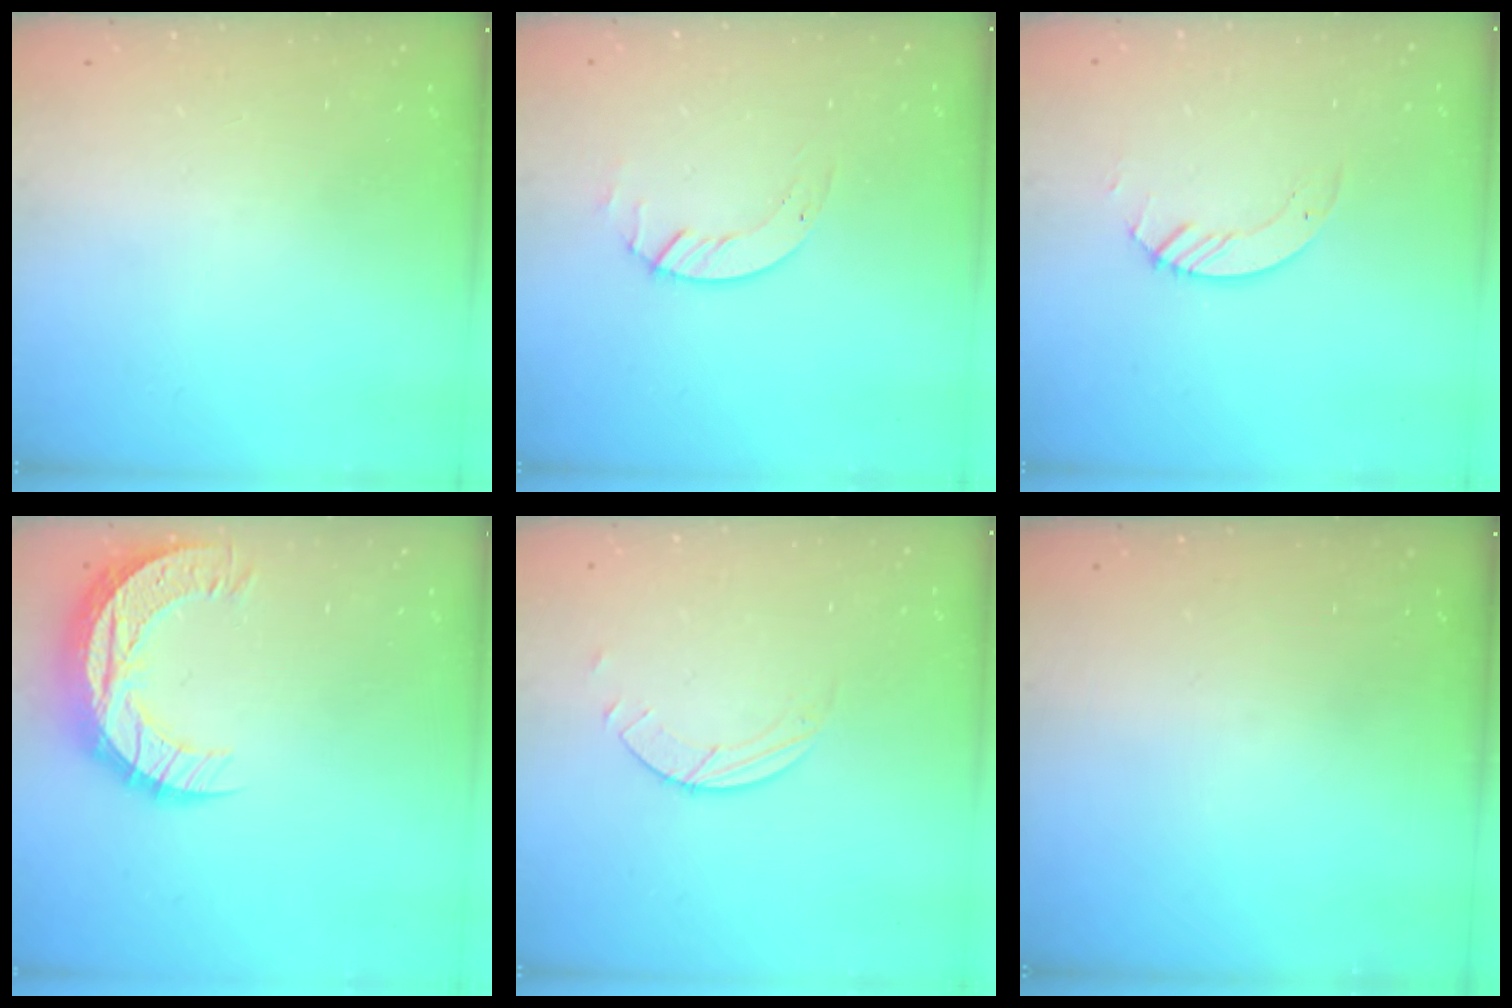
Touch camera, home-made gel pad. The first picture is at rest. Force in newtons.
{"total": 2.0, "press": 2.0, "slide": 0.2}
{"total": 2.9, "press": 2.9, "slide": 0.3}
{"total": 12.7, "press": 12.7, "slide": 0.9}
{"total": 1.7, "press": 1.7, "slide": 0.2}
{"total": 0.0}